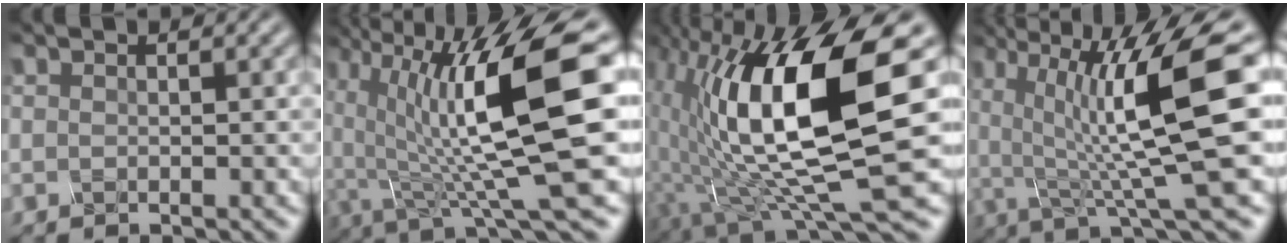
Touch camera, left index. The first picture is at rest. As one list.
[{"total": 12.7, "force": [1.5, 3.2, 12.2], "torque": [-0.214, -0.009, 0.029]}, {"total": 14.0, "force": [1.7, 4.0, 13.3], "torque": [-0.233, -0.007, 0.026]}, {"total": 11.5, "force": [1.5, 2.4, 11.1], "torque": [-0.177, -0.003, 0.027]}]